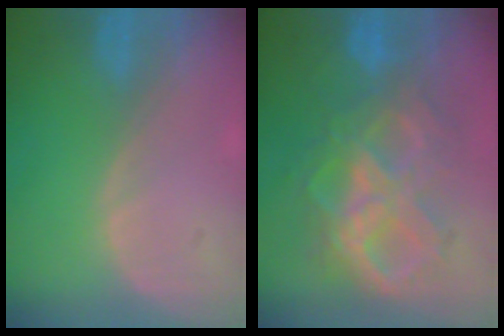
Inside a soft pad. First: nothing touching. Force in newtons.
{"total": 10.7, "press": 10.6, "slide": 1.1}